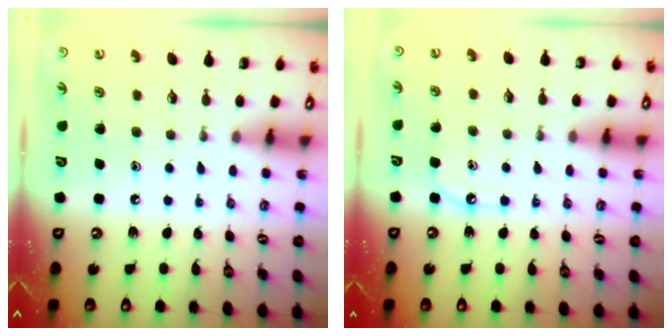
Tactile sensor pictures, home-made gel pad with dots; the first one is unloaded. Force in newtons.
{"total": 5.1, "press": 5.1, "slide": 0.5}